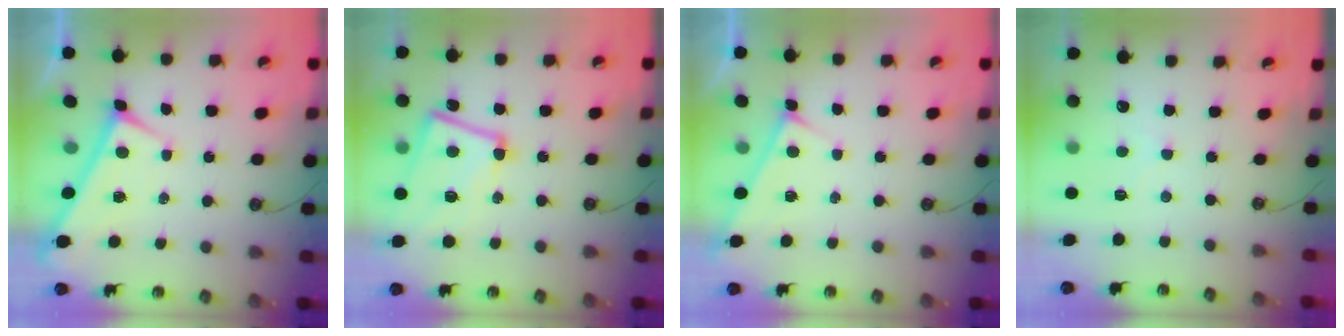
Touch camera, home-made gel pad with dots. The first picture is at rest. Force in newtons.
{"total": 8.7, "press": 8.5, "slide": 2.1}
{"total": 5.8, "press": 5.8, "slide": 0.2}
{"total": 1.0, "press": 1.0, "slide": 0.3}